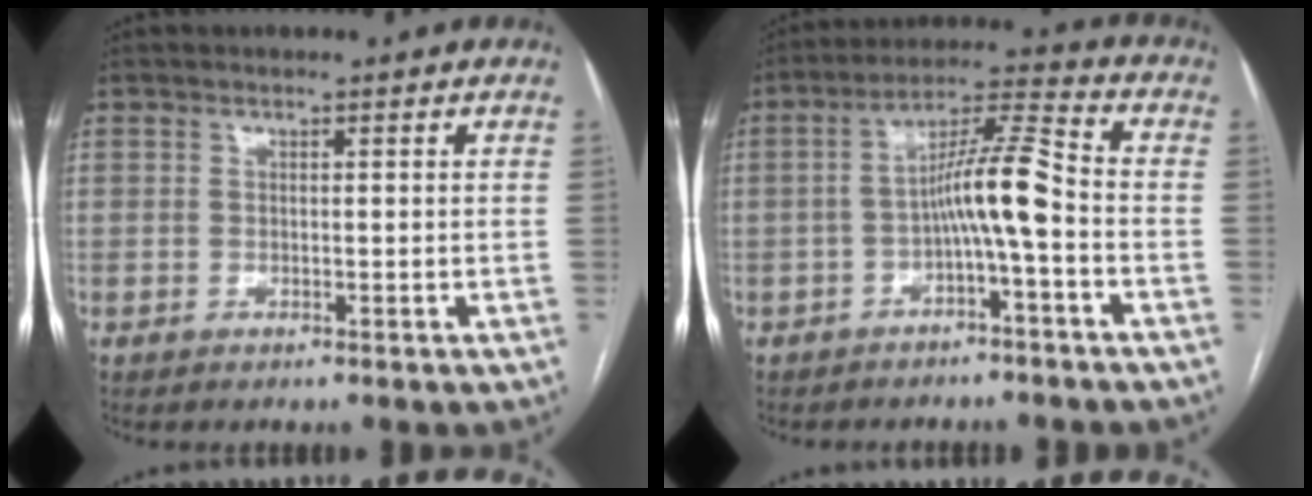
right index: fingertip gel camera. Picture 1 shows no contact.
{"total": 8.5, "force": [-2.2, 0.2, 8.2], "torque": [-0.144, 0.027, -0.041]}